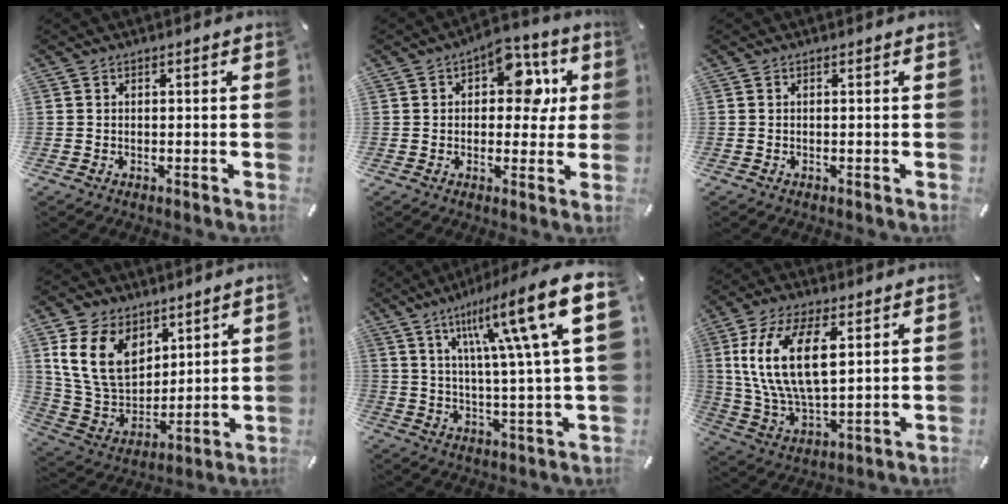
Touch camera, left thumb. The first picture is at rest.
{"total": 11.5, "force": [3.8, 7.4, 7.8], "torque": [-0.091, -0.011, 0.059]}
{"total": 0.0}
{"total": 16.2, "force": [7.2, 11.8, 8.5], "torque": [-0.199, -0.029, 0.139]}
{"total": 20.7, "force": [8.9, 3.0, 18.4], "torque": [-0.294, -0.043, 0.121]}
{"total": 16.7, "force": [5.2, 8.6, 13.3], "torque": [-0.295, -0.002, 0.090]}